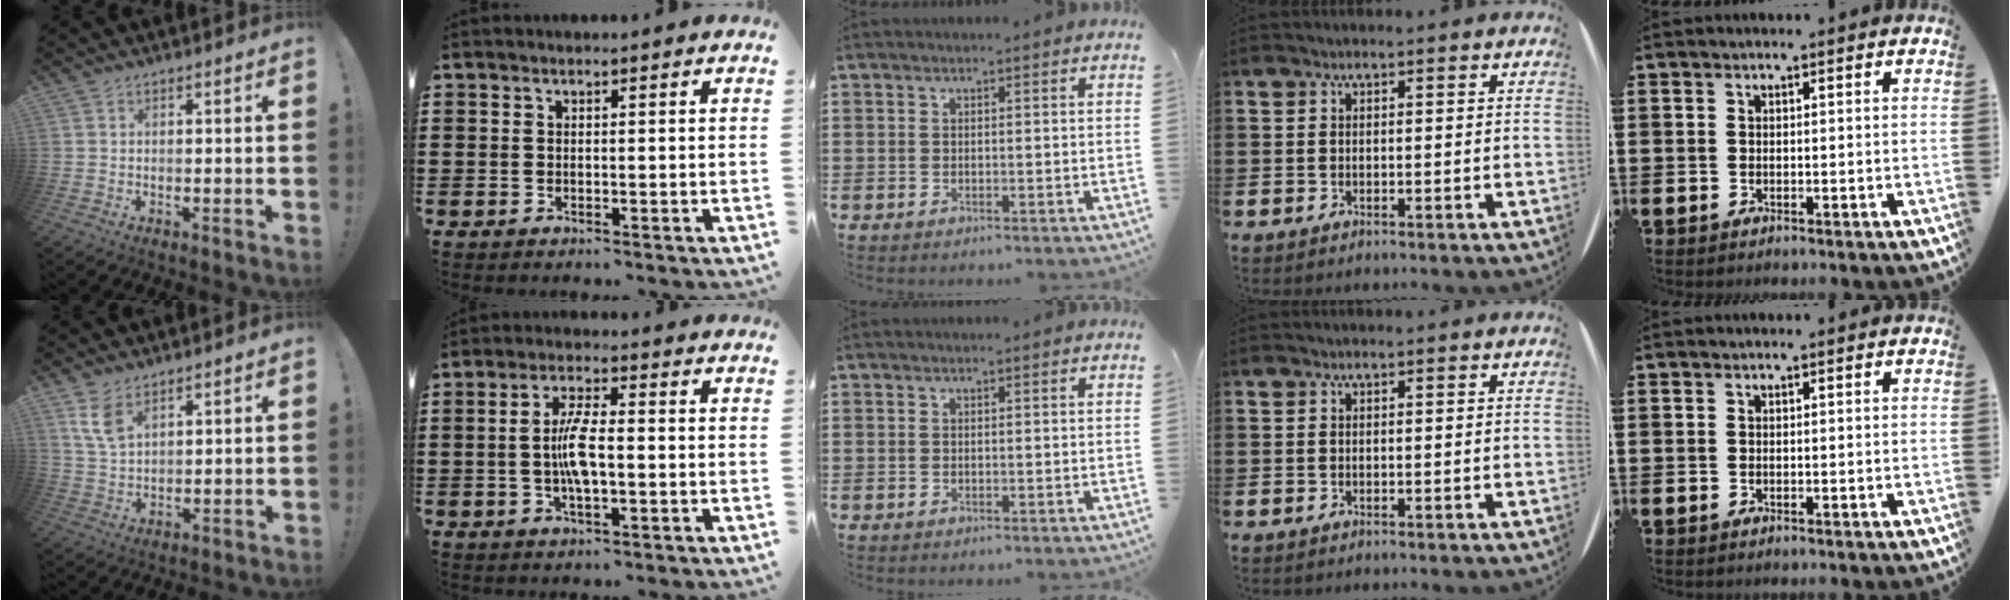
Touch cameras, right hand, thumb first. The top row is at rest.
{"thumb": {"total": 6.8, "force": [4.3, 3.2, 4.2], "torque": [-0.072, -0.018, 0.081]}, "index": {"total": 6.3, "force": [-0.7, 1.9, 6.0], "torque": [-0.128, -0.001, -0.021]}}